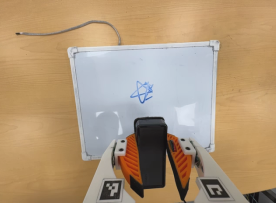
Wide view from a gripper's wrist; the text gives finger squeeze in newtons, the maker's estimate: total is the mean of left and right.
{"total": 9.5, "left": 9.3, "right": 9.8}